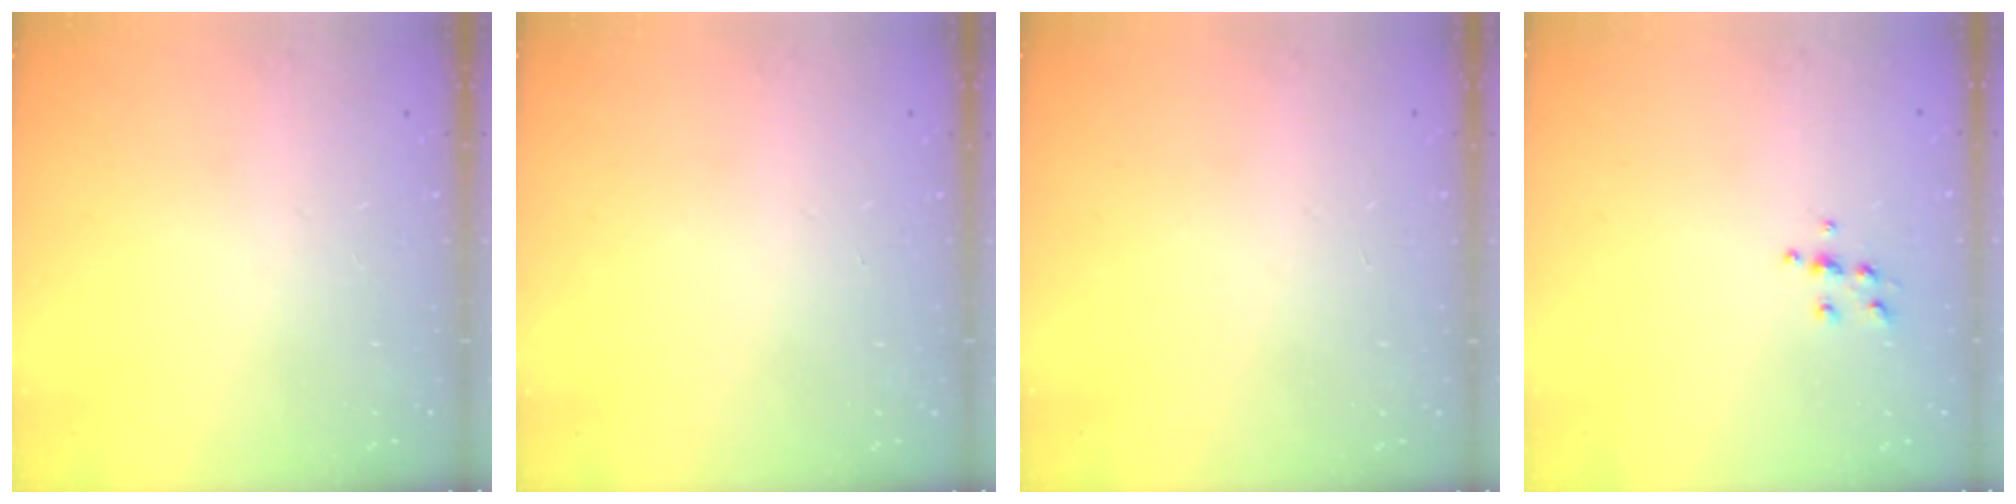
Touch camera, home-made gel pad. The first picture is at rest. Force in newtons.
{"total": 0.0}
{"total": 0.0}
{"total": 5.5, "press": 5.4, "slide": 0.6}